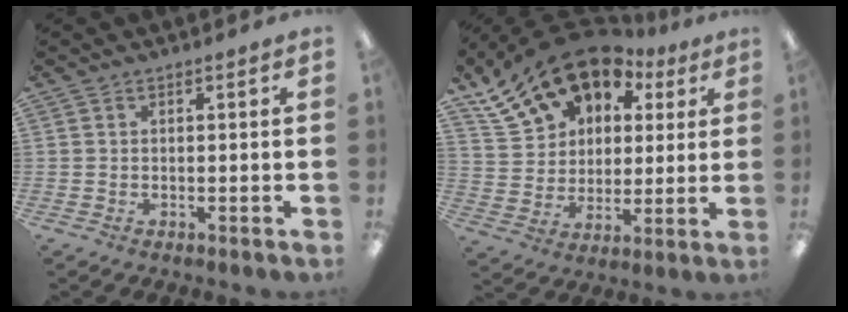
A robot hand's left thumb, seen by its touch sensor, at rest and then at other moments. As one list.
[{"total": 18.1, "force": [13.1, 10.9, 5.9], "torque": [-0.123, -0.084, 0.245]}]